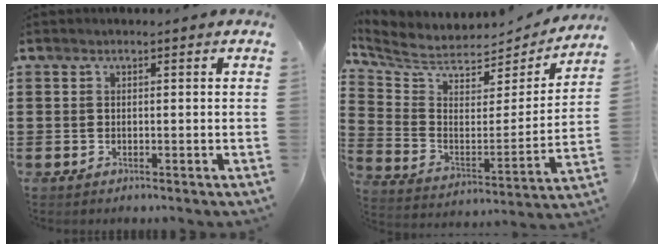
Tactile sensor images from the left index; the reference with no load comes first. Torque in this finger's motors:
{"motor_torque": [1.98, 0.16, 0.37, 0.11]}